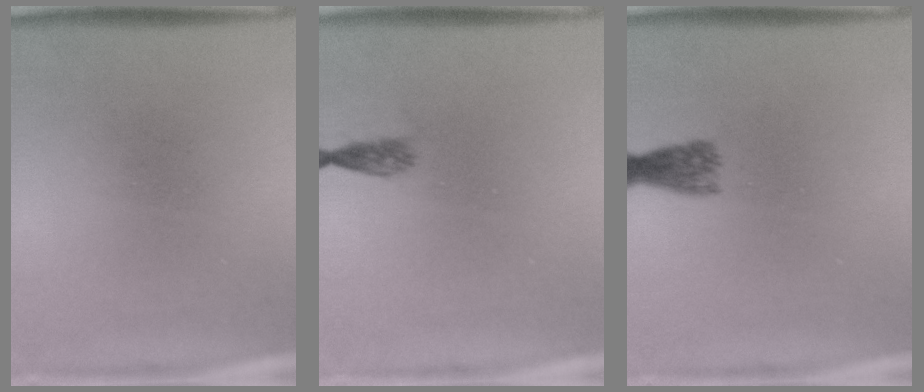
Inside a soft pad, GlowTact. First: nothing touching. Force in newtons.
{"total": 1.3}
{"total": 2.7}